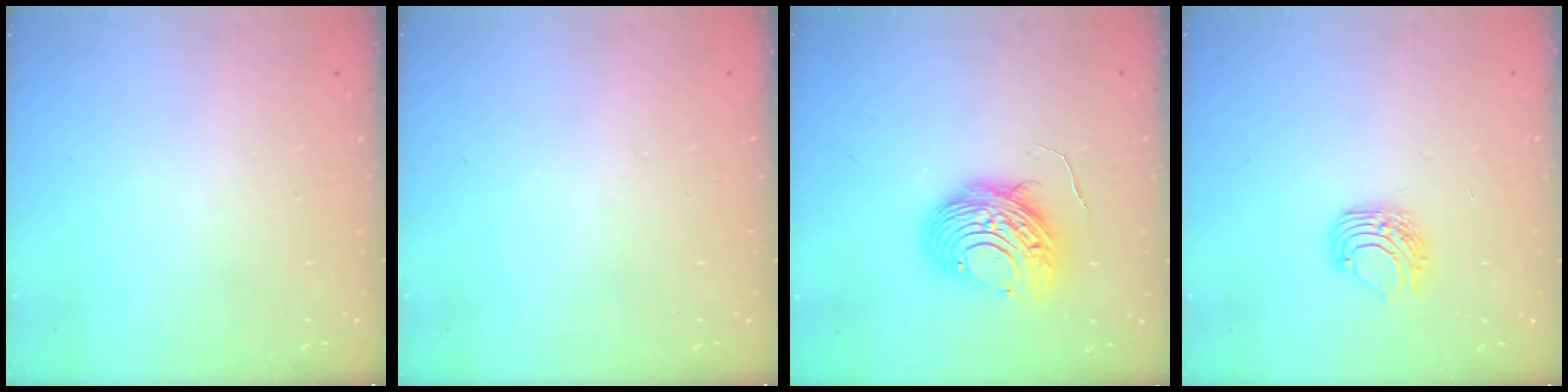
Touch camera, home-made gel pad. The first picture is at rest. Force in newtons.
{"total": 0.0}
{"total": 11.3, "press": 11.3, "slide": 1.2}
{"total": 7.5, "press": 7.5, "slide": 0.7}